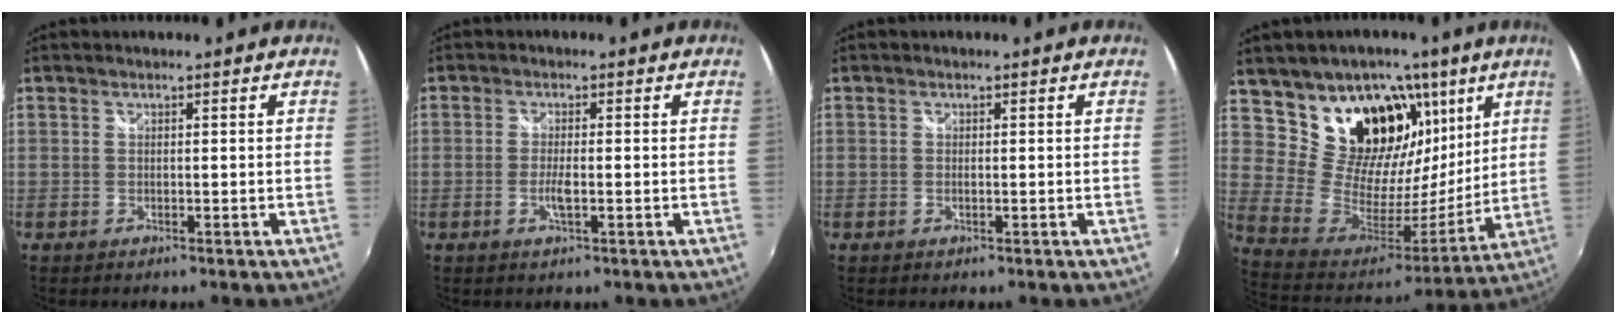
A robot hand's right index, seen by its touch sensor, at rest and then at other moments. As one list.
[{"total": 2.9, "force": [-1.0, 0.5, 2.7], "torque": [-0.054, -0.006, -0.018]}, {"total": 0.7, "force": [-0.3, 0.2, 0.7], "torque": [-0.014, -0.001, -0.005]}, {"total": 21.5, "force": [12.4, 14.5, 9.8], "torque": [-0.187, 0.002, 0.231]}]